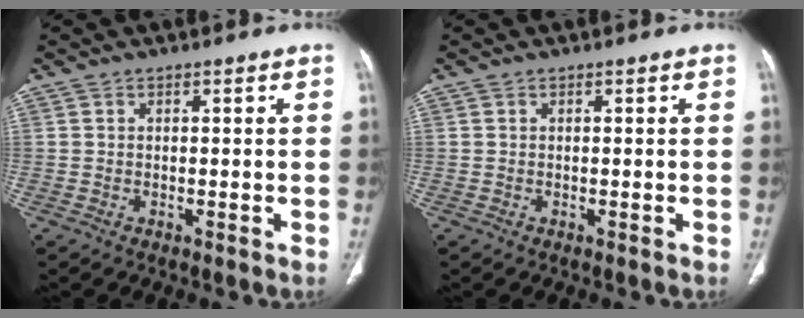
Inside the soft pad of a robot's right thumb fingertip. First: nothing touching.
{"total": 0.0}